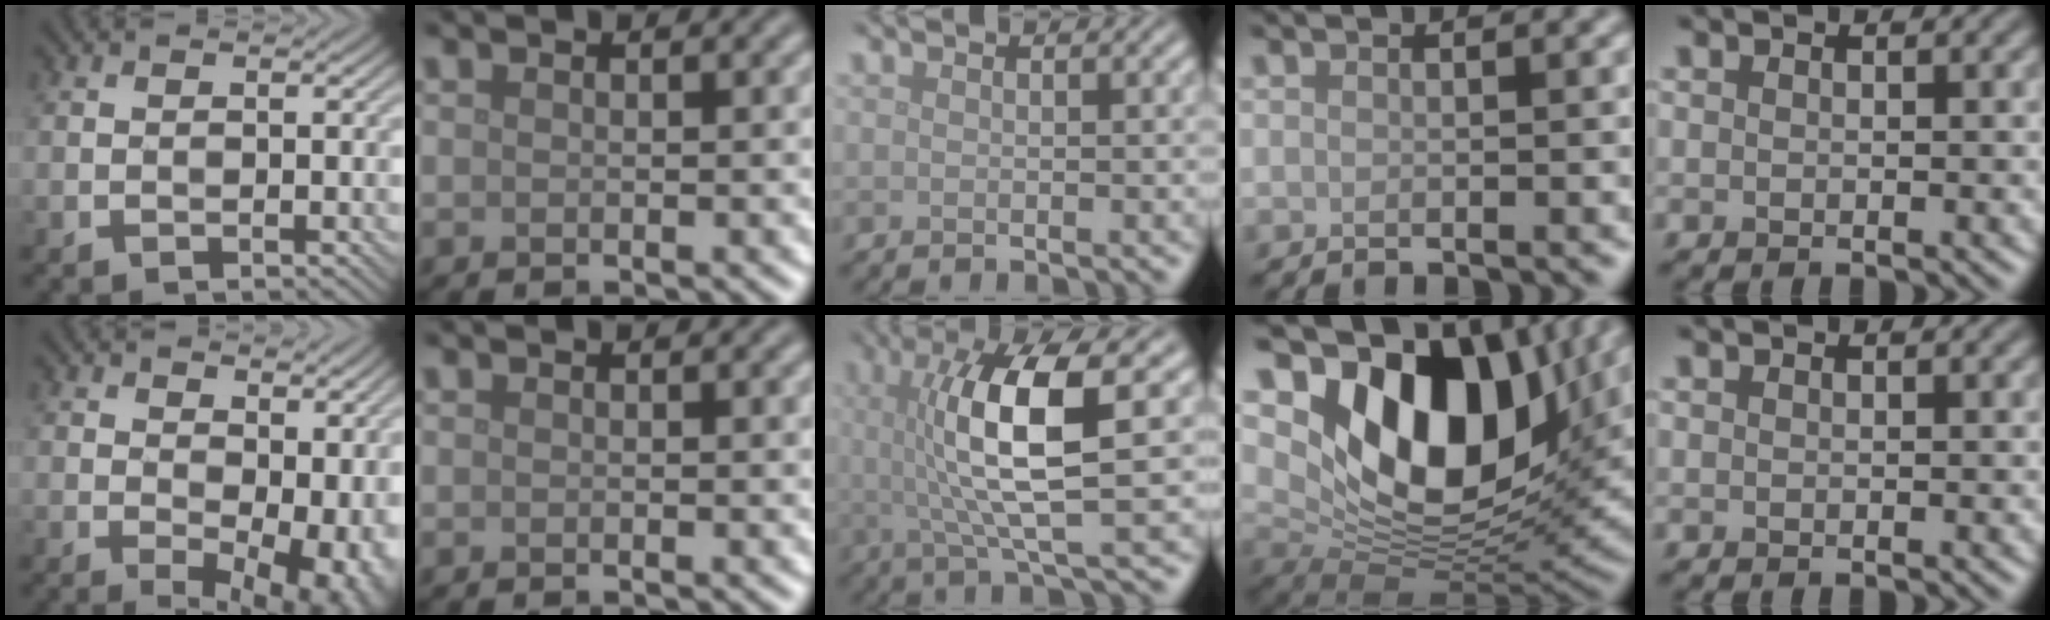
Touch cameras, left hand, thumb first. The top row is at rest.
{"thumb": {"total": 13.2, "force": [0.0, 7.6, 10.8], "torque": [-0.122, -0.019, 0.040]}, "middle": {"total": 8.3, "force": [1.1, 1.8, 8.0], "torque": [-0.128, 0.005, 0.020]}, "ring": {"total": 14.2, "force": [4.5, 8.5, 10.5], "torque": [-0.162, -0.010, 0.081]}}